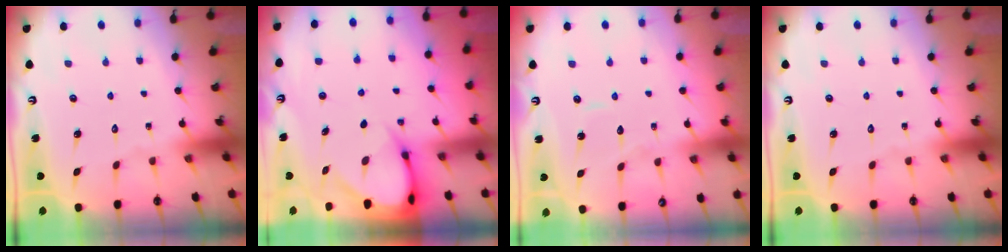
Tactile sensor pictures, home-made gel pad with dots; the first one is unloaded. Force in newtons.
{"total": 5.4, "press": 5.4, "slide": 0.7}
{"total": 5.4, "press": 5.4, "slide": 0.4}
{"total": 0.0}